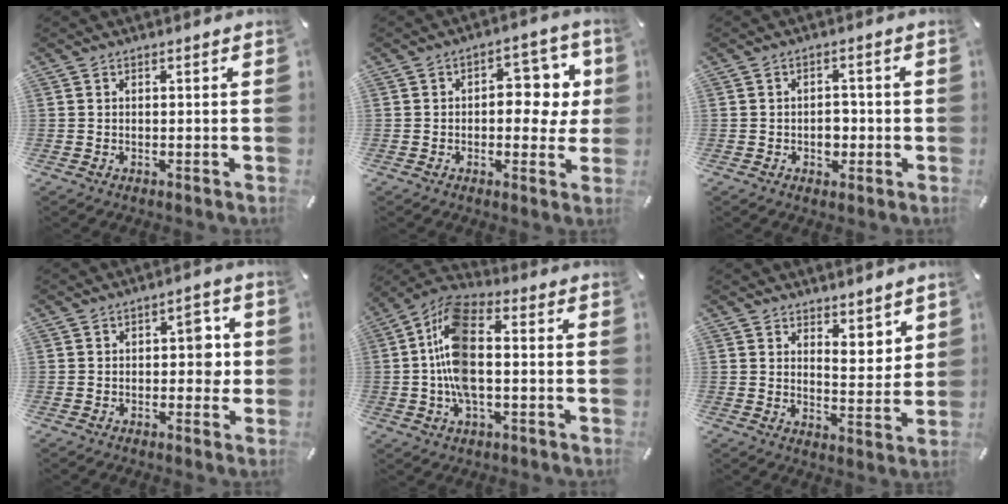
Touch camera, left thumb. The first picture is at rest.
{"total": 10.3, "force": [1.3, 6.3, 8.0], "torque": [-0.089, -0.005, 0.014]}
{"total": 4.0, "force": [-0.7, 3.1, 2.4], "torque": [-0.029, -0.002, -0.017]}
{"total": 6.0, "force": [0.1, 3.6, 4.7], "torque": [-0.049, 0.002, -0.010]}
{"total": 13.6, "force": [-0.8, 6.9, 11.7], "torque": [-0.252, 0.000, -0.015]}
{"total": 5.6, "force": [4.6, 3.0, 0.9], "torque": [0.001, -0.045, 0.081]}